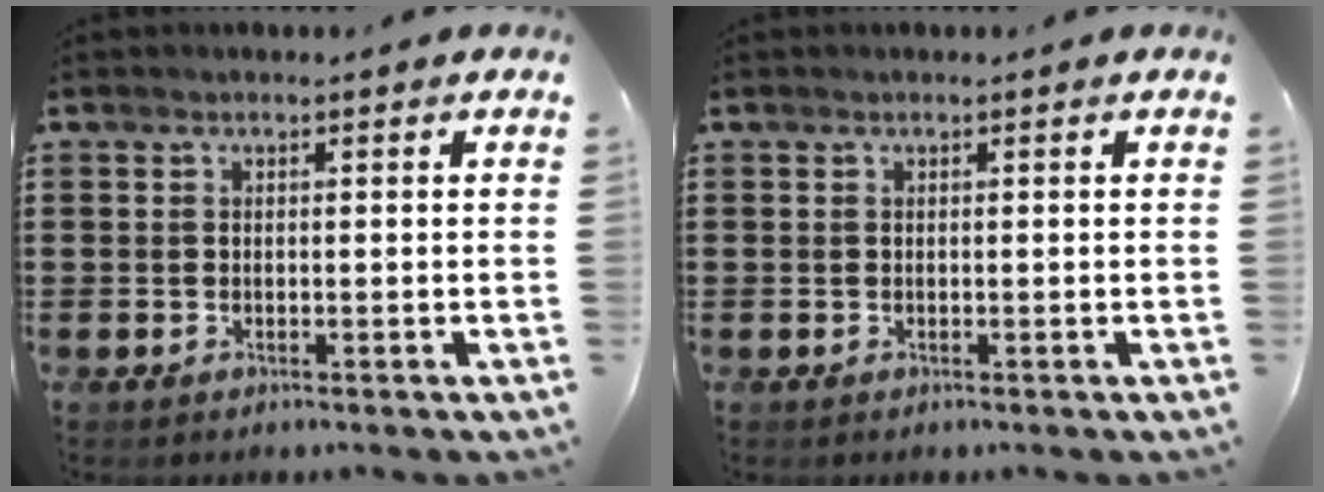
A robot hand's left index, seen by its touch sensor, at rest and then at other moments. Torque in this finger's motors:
{"motor_torque": [0.00, 0.00, -0.02, 0.00]}